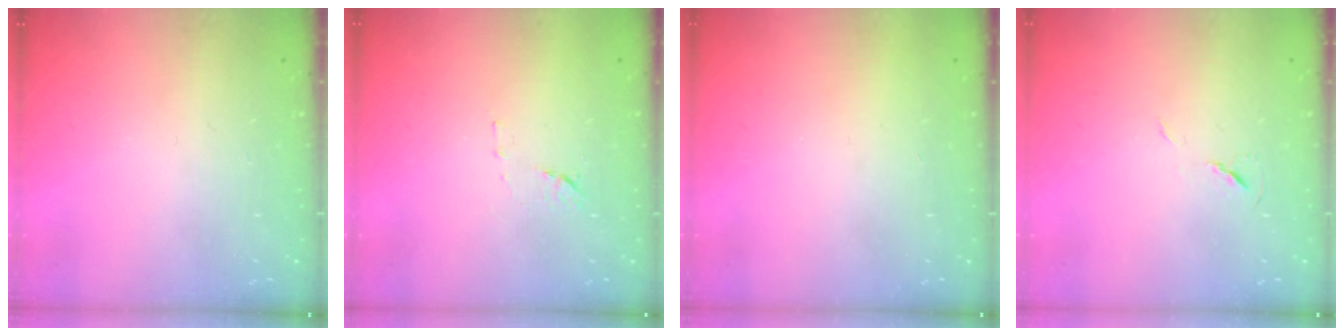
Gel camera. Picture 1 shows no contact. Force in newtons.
{"total": 7.7, "press": 7.7, "slide": 0.5}
{"total": 1.5, "press": 1.5, "slide": 0.1}
{"total": 5.6, "press": 5.1, "slide": 2.2}